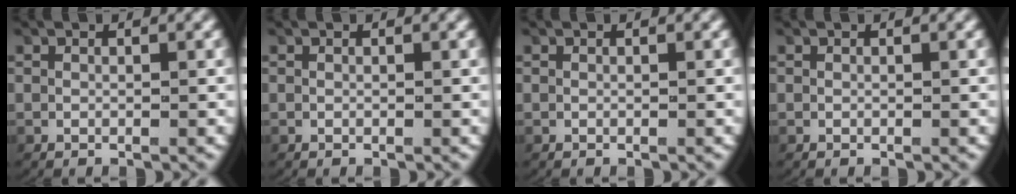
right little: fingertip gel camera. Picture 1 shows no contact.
{"total": 0.0}
{"total": 0.0}
{"total": 0.0}